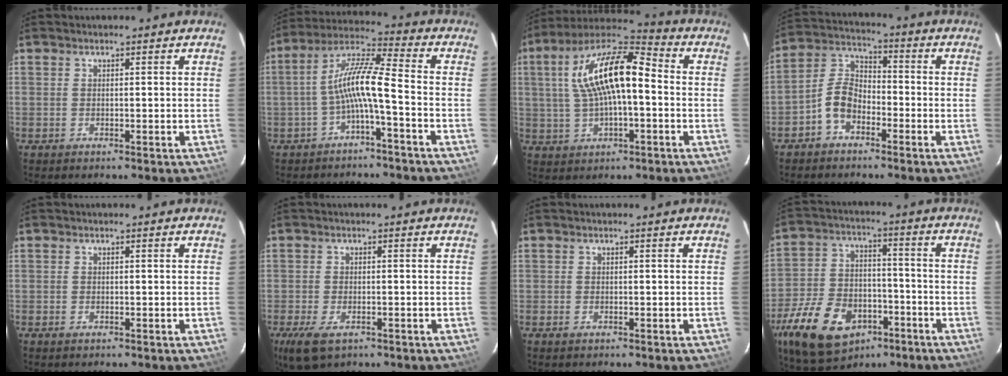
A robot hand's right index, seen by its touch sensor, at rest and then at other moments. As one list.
[{"total": 9.1, "force": [-3.0, 0.7, 8.5], "torque": [-0.189, 0.021, -0.058]}, {"total": 16.3, "force": [1.0, 6.2, 15.1], "torque": [-0.284, 0.028, 0.010]}, {"total": 7.2, "force": [-4.0, 4.4, 4.0], "torque": [-0.092, 0.024, -0.082]}, {"total": 0.8, "force": [-0.5, 0.5, 0.3], "torque": [-0.005, -0.001, -0.010]}, {"total": 6.6, "force": [-3.7, 3.3, 4.3], "torque": [-0.104, -0.023, -0.066]}, {"total": 0.9, "force": [-0.6, 0.6, 0.3], "torque": [-0.006, -0.001, -0.010]}, {"total": 21.6, "force": [-11.2, 13.6, 12.4], "torque": [-0.289, -0.004, -0.174]}]